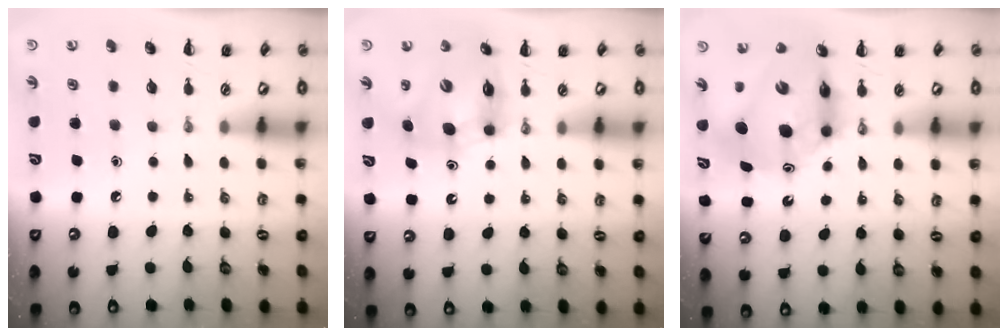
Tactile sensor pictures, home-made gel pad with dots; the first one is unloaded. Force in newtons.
{"total": 9.3, "press": 9.0, "slide": 2.2}
{"total": 13.1, "press": 12.6, "slide": 3.8}